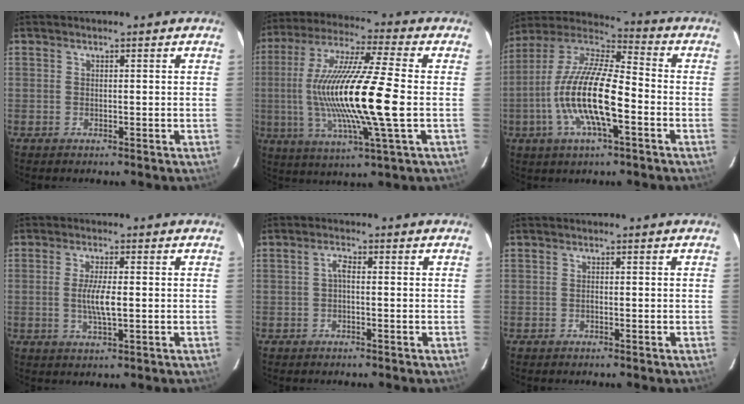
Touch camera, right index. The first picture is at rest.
{"total": 20.1, "force": [-1.4, 1.3, 20.0], "torque": [-0.381, -0.009, -0.026]}
{"total": 17.7, "force": [-4.8, 4.9, 16.3], "torque": [-0.319, -0.006, -0.100]}
{"total": 4.9, "force": [-0.3, 0.8, 4.8], "torque": [-0.091, -0.005, -0.005]}
{"total": 1.6, "force": [-0.3, 0.6, 1.4], "torque": [-0.029, 0.008, -0.008]}
{"total": 0.0}